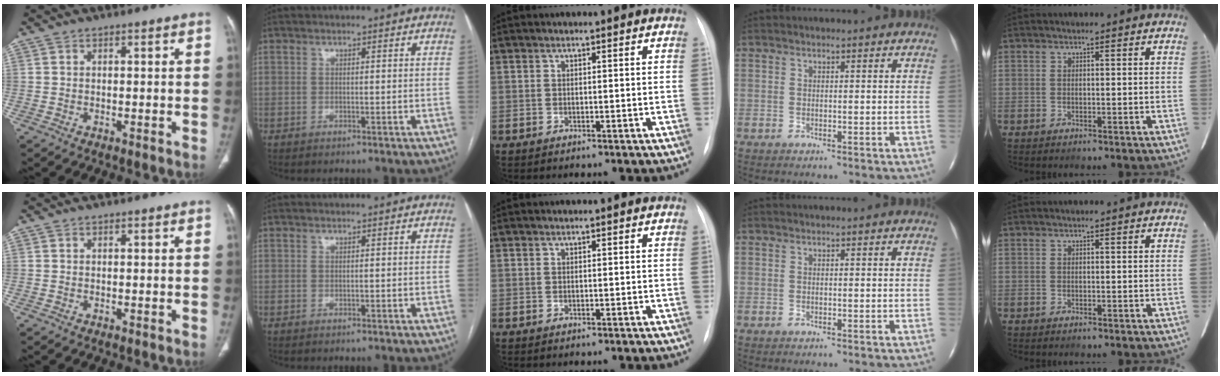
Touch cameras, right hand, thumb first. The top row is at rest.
{}